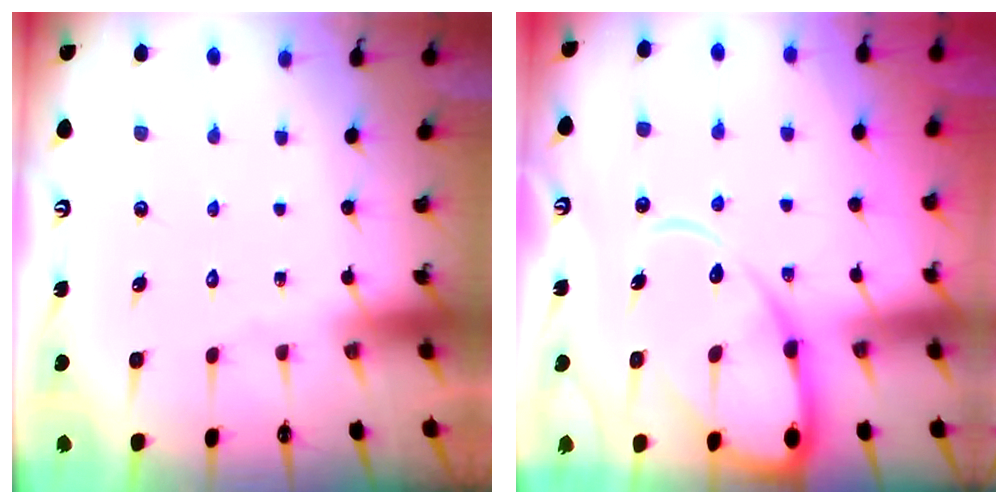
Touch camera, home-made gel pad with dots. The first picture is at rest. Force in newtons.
{"total": 14.1, "press": 14.0, "slide": 1.3}